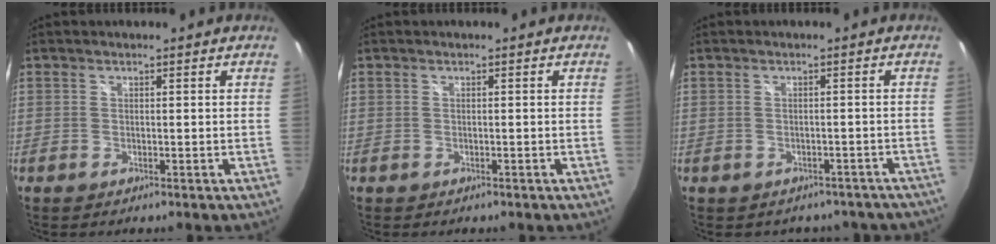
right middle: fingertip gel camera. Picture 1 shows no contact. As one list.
[{"total": 0.5, "force": [-0.4, 0.3, 0.1], "torque": [-0.004, -0.001, -0.006]}, {"total": 8.6, "force": [-7.0, 4.4, 2.3], "torque": [-0.040, 0.000, -0.066]}]